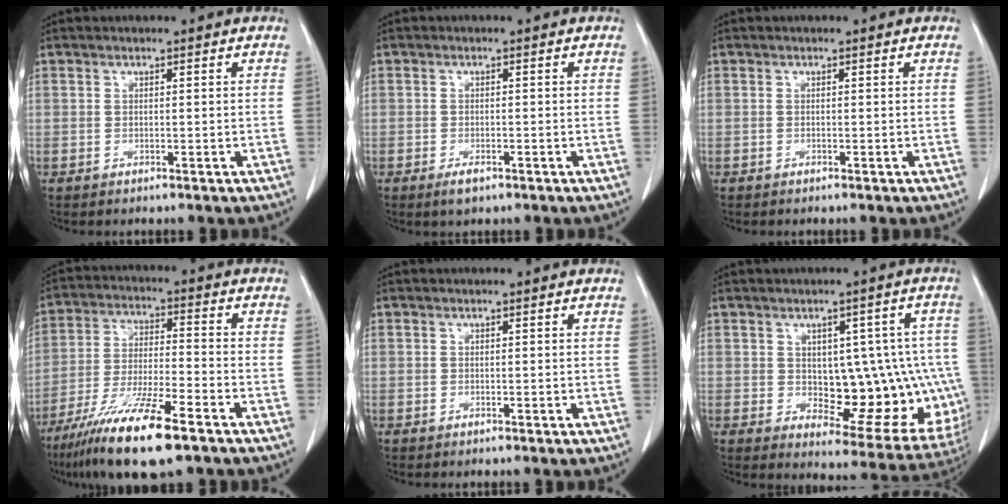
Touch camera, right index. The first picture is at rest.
{"total": 2.0, "force": [-1.3, 0.9, 1.3], "torque": [-0.025, -0.001, -0.017]}
{"total": 0.0}
{"total": 14.5, "force": [-9.4, 1.6, 10.9], "torque": [-0.218, -0.037, -0.170]}
{"total": 0.0}
{"total": 15.2, "force": [-0.5, 7.7, 13.1], "torque": [-0.134, 0.016, 0.016]}